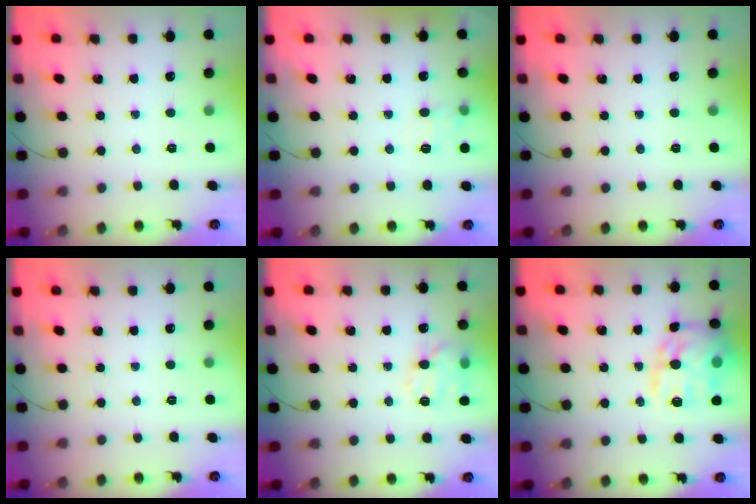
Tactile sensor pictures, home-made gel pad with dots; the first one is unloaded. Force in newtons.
{"total": 7.0, "press": 6.8, "slide": 1.7}
{"total": 0.0}
{"total": 0.0}
{"total": 12.0, "press": 11.9, "slide": 1.4}
{"total": 19.3, "press": 19.2, "slide": 1.8}